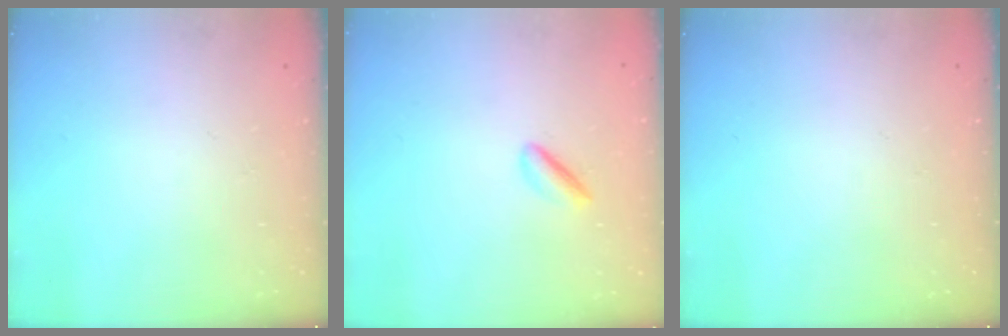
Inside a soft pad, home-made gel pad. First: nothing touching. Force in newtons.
{"total": 2.0, "press": 2.0, "slide": 0.3}
{"total": 0.0}